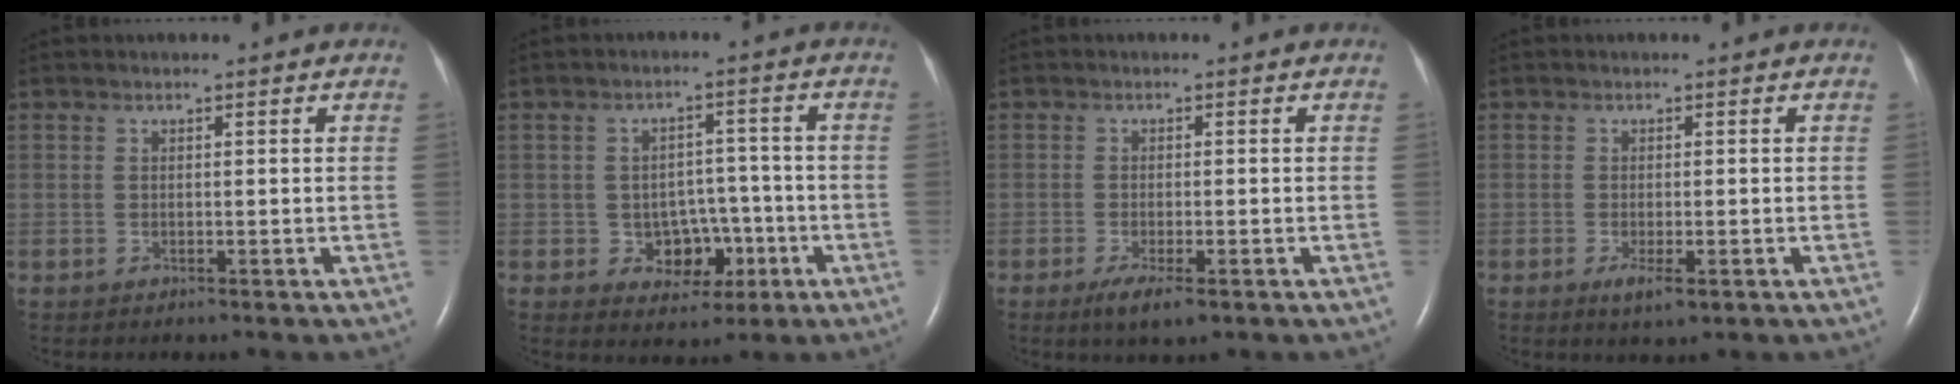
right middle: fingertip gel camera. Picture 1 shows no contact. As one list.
[{"total": 6.0, "force": [-2.0, 4.7, 3.2], "torque": [-0.040, 0.022, -0.018]}, {"total": 3.8, "force": [-2.1, 0.8, 3.0], "torque": [-0.060, -0.009, -0.034]}, {"total": 2.7, "force": [-1.2, 0.7, 2.4], "torque": [-0.042, -0.005, -0.017]}]